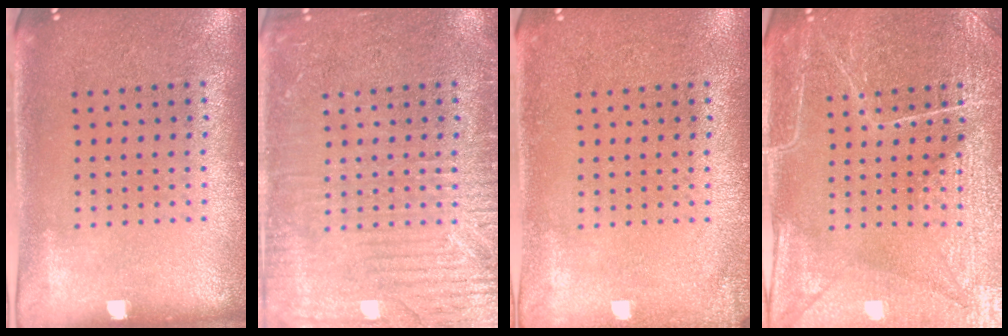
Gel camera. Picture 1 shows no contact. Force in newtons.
{"total": 4.8, "press": 4.7, "slide": 0.6}
{"total": 1.1, "press": 1.1, "slide": 0.1}
{"total": 4.1, "press": 4.1, "slide": 0.7}